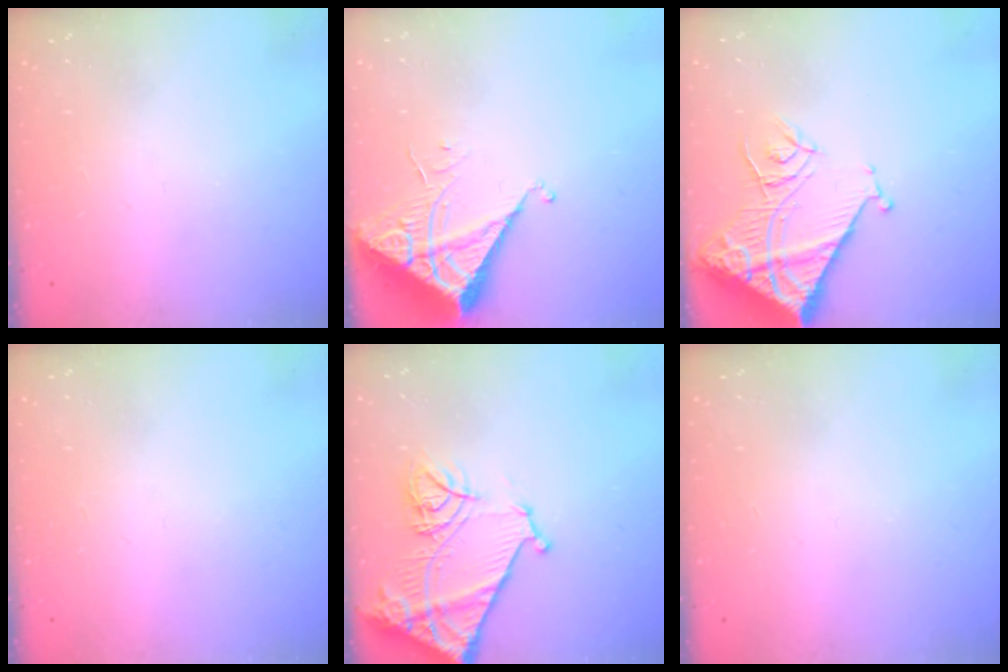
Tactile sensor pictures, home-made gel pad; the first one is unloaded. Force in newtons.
{"total": 7.0, "press": 7.0, "slide": 0.3}
{"total": 14.6, "press": 14.5, "slide": 1.6}
{"total": 0.0}
{"total": 17.3, "press": 17.3, "slide": 1.6}
{"total": 0.0}